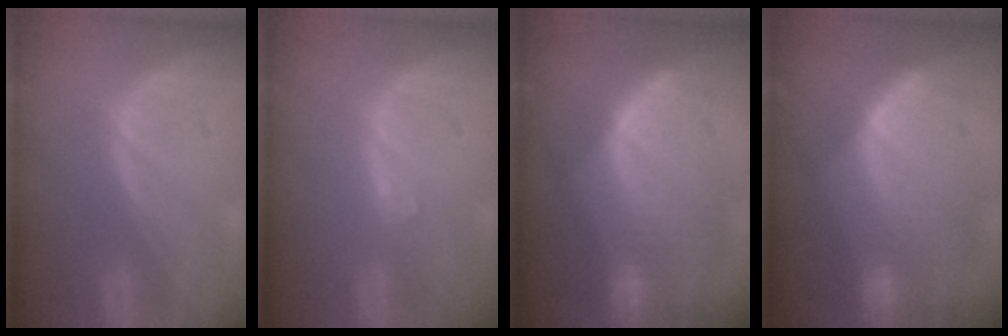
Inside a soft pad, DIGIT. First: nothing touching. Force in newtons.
{"total": 1.5, "press": 1.2, "slide": 0.9}
{"total": 10.1, "press": 9.0, "slide": 4.6}
{"total": 10.5, "press": 9.2, "slide": 5.0}